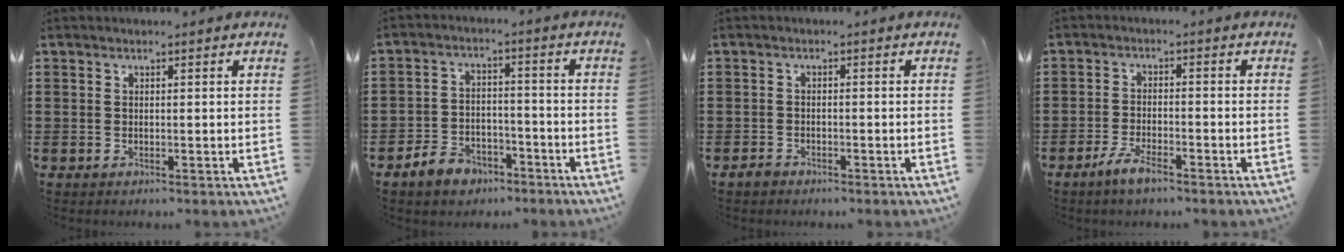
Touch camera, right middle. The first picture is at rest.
{"total": 5.3, "force": [-4.5, 2.4, 1.6], "torque": [-0.041, 0.013, -0.091]}
{"total": 1.7, "force": [-1.3, 0.9, 0.5], "torque": [-0.021, -0.001, -0.031]}
{"total": 4.2, "force": [-3.1, 1.1, 2.6], "torque": [-0.056, 0.002, -0.061]}